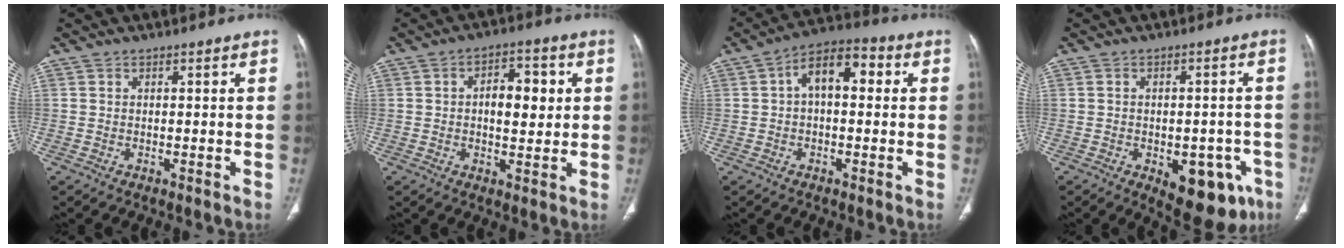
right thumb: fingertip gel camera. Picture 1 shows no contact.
{"total": 8.1, "force": [1.2, 4.3, 6.7], "torque": [-0.076, 0.005, 0.015]}
{"total": 9.1, "force": [1.4, 5.1, 7.5], "torque": [-0.104, 0.033, 0.012]}
{"total": 12.8, "force": [-5.6, 6.8, 9.2], "torque": [-0.082, 0.015, -0.059]}